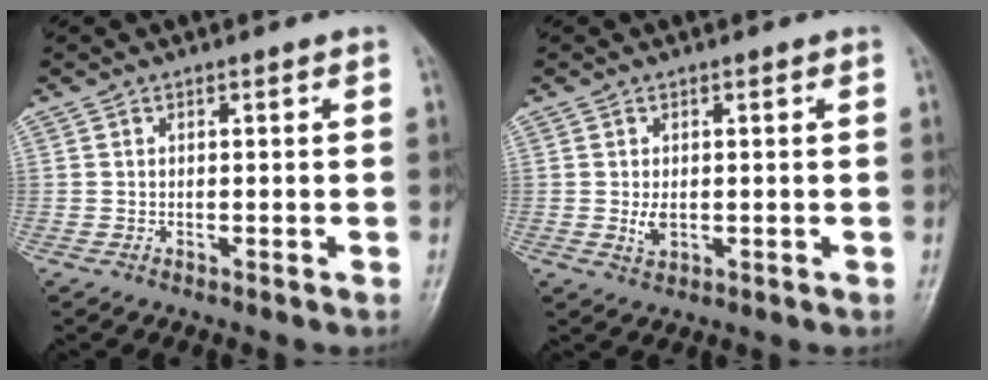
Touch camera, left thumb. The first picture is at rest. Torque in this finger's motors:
{"motor_torque": [0.59, 0.74, 0.35, -0.11, 0.01]}